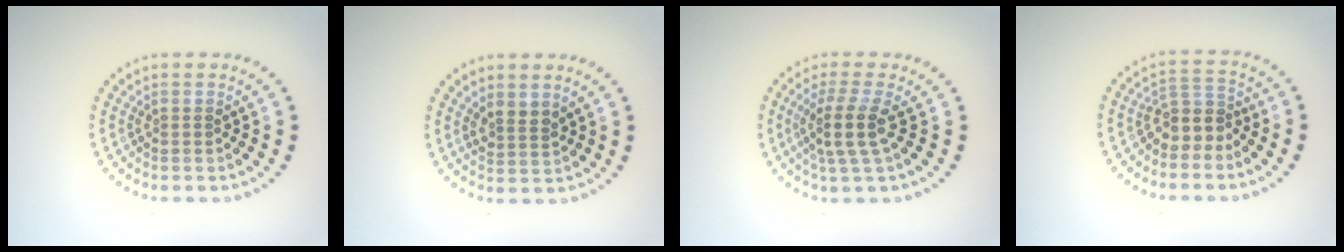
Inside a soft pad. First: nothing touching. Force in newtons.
{"total": 1.8, "press": 1.4, "slide": 1.1}
{"total": 3.3, "press": 2.6, "slide": 2.1}
{"total": 2.8, "press": 2.3, "slide": 1.6}